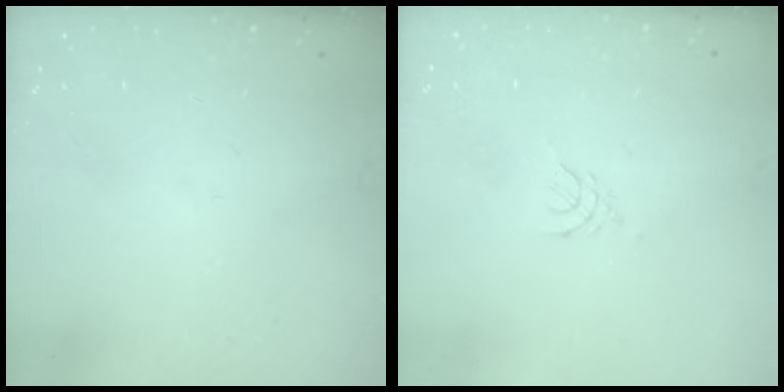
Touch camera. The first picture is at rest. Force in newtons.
{"total": 2.7, "press": 2.6, "slide": 0.6}